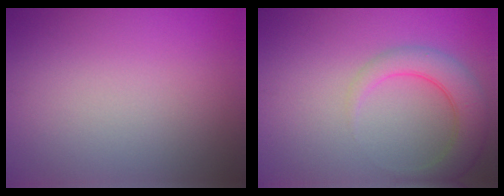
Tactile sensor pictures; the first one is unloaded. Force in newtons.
{"total": 4.3, "press": 4.3, "slide": 0.3}